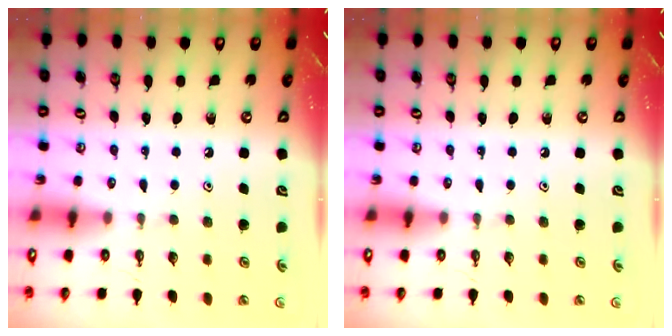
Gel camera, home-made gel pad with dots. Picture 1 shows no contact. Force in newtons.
{"total": 0.0}